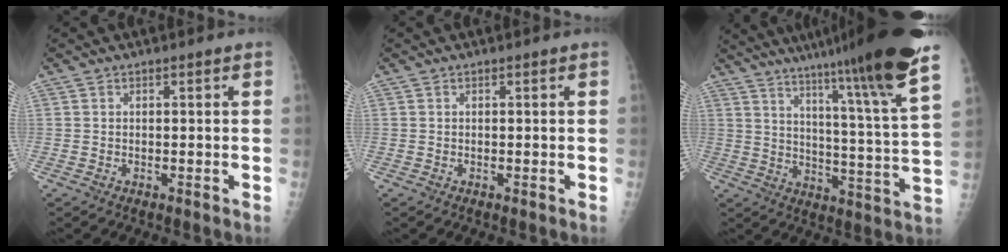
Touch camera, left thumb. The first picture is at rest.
{"total": 0.0}
{"total": 25.2, "force": [18.6, 0.3, 17.0], "torque": [-0.242, -0.095, 0.265]}